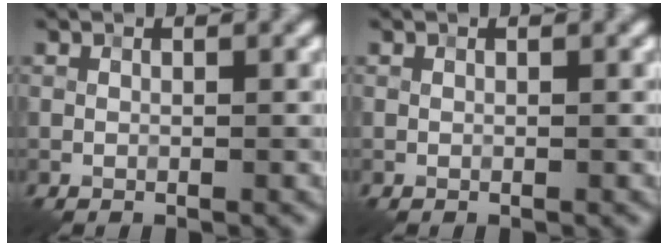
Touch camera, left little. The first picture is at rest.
{"total": 0.0}